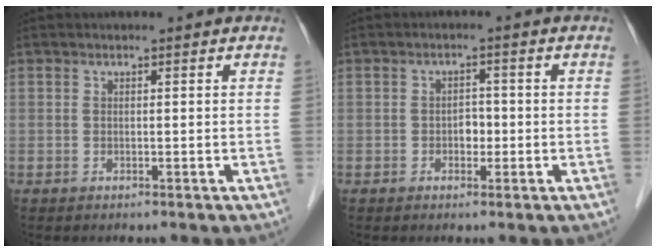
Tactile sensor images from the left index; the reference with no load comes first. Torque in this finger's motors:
{"motor_torque": [0.03, 0.22, -0.04, 0.00]}